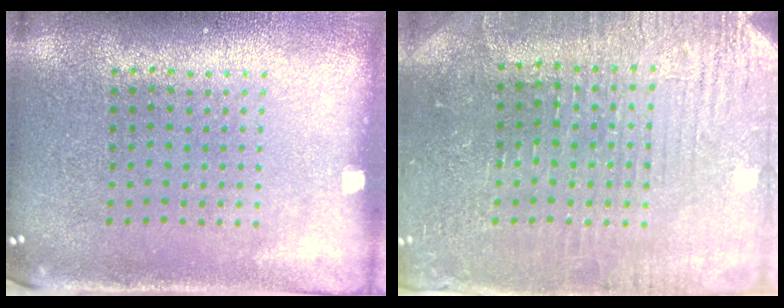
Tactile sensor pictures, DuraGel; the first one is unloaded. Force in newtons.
{"total": 3.4, "press": 3.4, "slide": 0.5}